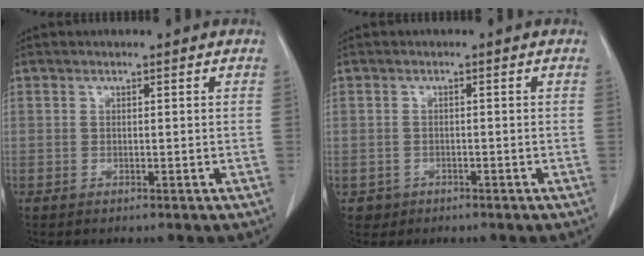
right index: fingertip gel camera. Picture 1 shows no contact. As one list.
[{"total": 2.1, "force": [-1.0, 1.8, -0.1], "torque": [0.003, 0.009, -0.016]}]